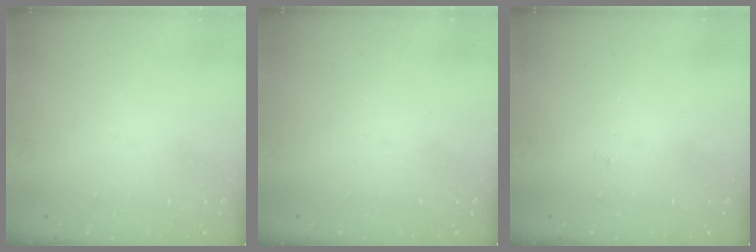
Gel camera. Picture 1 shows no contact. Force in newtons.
{"total": 0.0}
{"total": 3.0, "press": 3.0, "slide": 0.3}